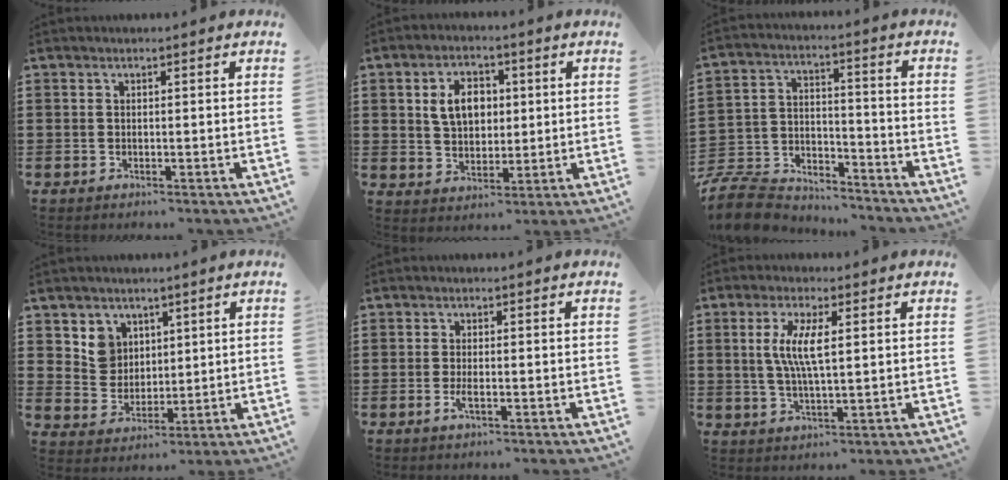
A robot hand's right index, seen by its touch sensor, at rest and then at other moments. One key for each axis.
{"total": 6.3, "fx": 1.4, "fy": 4.5, "fz": 4.2, "tx": -0.096, "ty": 0.011, "tz": 0.017}
{"total": 9.3, "fx": -8.8, "fy": 2.5, "fz": 1.8, "tx": -0.053, "ty": 0.016, "tz": -0.177}
{"total": 5.5, "fx": 3.0, "fy": 4.6, "fz": 0.6, "tx": -0.039, "ty": 0.008, "tz": 0.058}
{"total": 1.9, "fx": -0.7, "fy": 0.4, "fz": 1.8, "tx": -0.039, "ty": -0.005, "tz": -0.014}
{"total": 6.0, "fx": 1.2, "fy": 1.3, "fz": 5.8, "tx": -0.121, "ty": -0.001, "tz": 0.016}